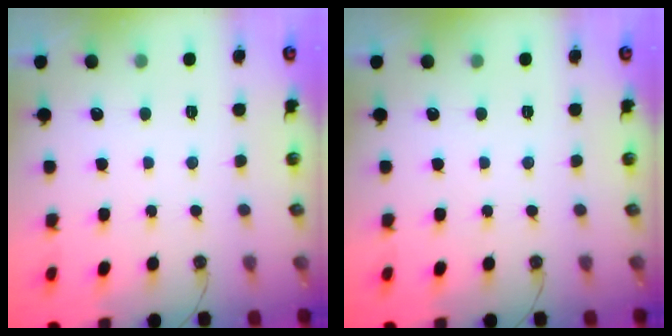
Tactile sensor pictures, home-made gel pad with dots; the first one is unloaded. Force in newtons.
{"total": 0.0}